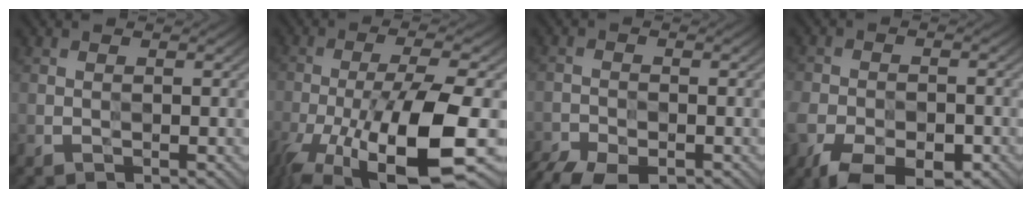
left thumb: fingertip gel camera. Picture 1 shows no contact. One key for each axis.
{"total": 16.2, "fx": -8.5, "fy": 4.3, "fz": 13.1, "tx": -0.260, "ty": -0.031, "tz": -0.143}
{"total": 6.6, "fx": -5.6, "fy": 2.1, "fz": 2.8, "tx": -0.056, "ty": -0.020, "tz": -0.100}
{"total": 8.6, "fx": -5.8, "fy": 4.4, "fz": 4.7, "tx": -0.099, "ty": -0.023, "tz": -0.100}